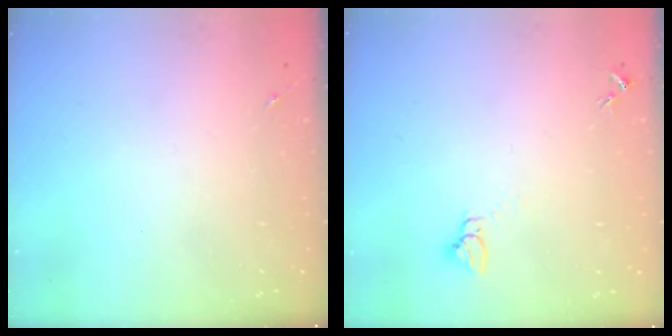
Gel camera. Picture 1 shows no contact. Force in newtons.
{"total": 3.0, "press": 3.0, "slide": 0.1}